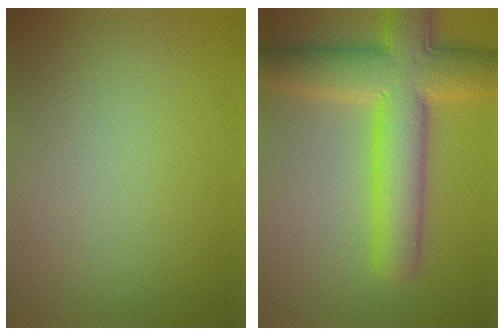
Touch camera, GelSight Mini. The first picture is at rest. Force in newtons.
{"total": 10.1, "press": 10.1, "slide": 0.3}